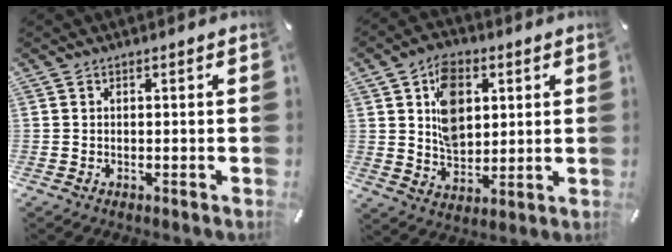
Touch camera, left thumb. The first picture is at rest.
{"total": 11.1, "force": [3.3, 8.1, 6.9], "torque": [-0.108, 0.007, 0.063]}